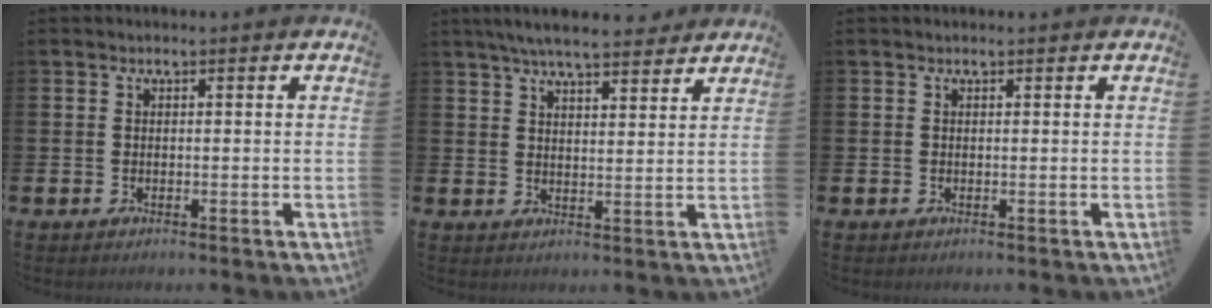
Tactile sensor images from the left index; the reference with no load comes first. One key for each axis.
{"total": 6.1, "fx": 5.8, "fy": 0.8, "fz": 1.9, "tx": -0.042, "ty": -0.025, "tz": 0.102}
{"total": 0.0}